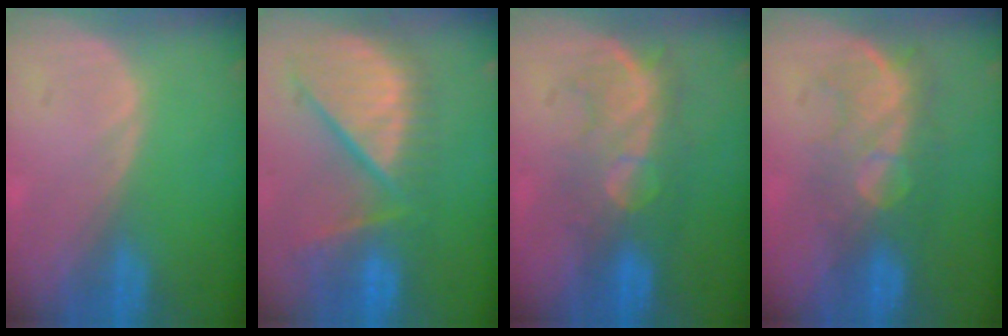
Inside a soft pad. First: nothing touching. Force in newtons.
{"total": 11.5, "press": 10.4, "slide": 5.0}
{"total": 7.8, "press": 7.7, "slide": 1.2}
{"total": 8.0, "press": 7.8, "slide": 1.6}